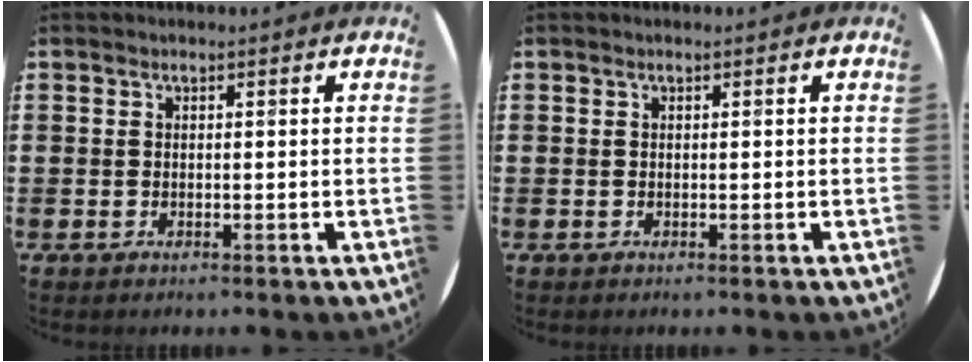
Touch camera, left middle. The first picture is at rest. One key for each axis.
{"total": 0.0}